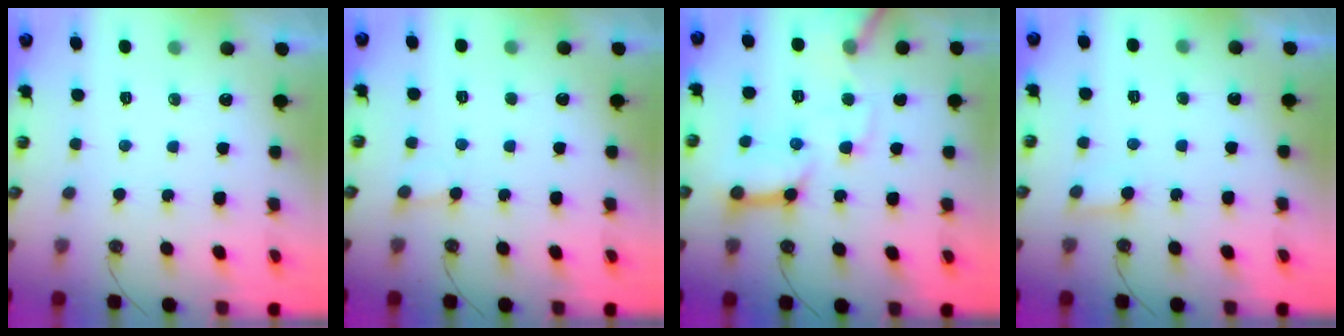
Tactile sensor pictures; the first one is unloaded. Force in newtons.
{"total": 5.4, "press": 5.4, "slide": 0.3}
{"total": 14.8, "press": 14.8, "slide": 1.1}
{"total": 4.3, "press": 4.2, "slide": 0.3}